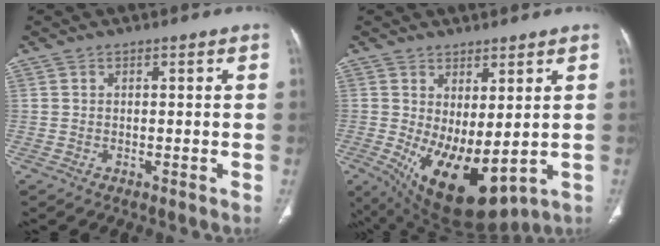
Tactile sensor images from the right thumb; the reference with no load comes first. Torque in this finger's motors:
{"motor_torque": [-0.40, 1.22, 0.13, 0.16, 0.40]}